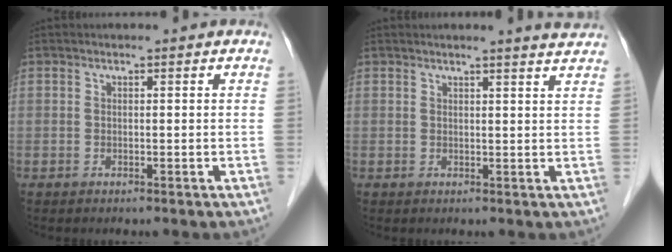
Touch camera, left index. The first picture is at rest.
{"total": 3.8, "force": [3.5, -0.7, 1.3], "torque": [-0.020, -0.008, 0.029]}